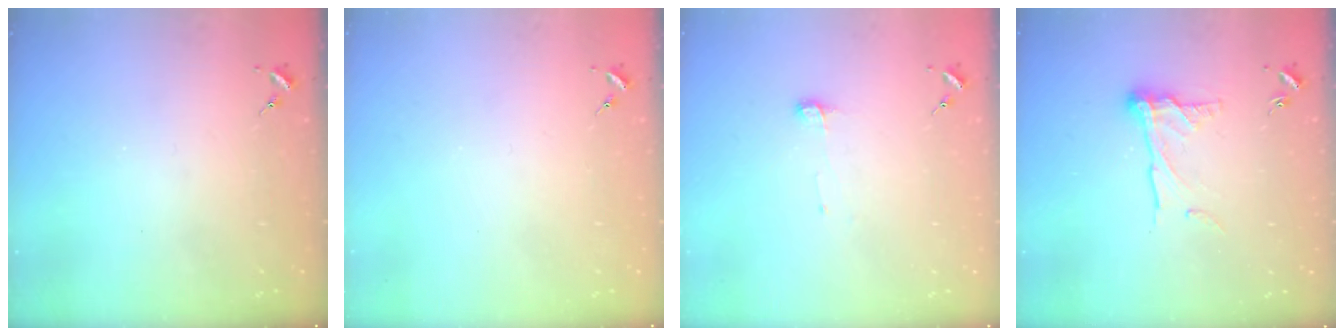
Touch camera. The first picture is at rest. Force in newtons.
{"total": 0.0}
{"total": 5.1, "press": 5.0, "slide": 0.6}
{"total": 11.5, "press": 11.4, "slide": 1.1}